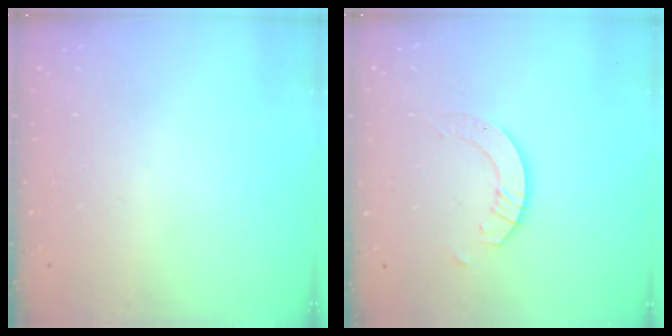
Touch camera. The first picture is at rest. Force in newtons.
{"total": 3.5, "press": 3.5, "slide": 0.1}